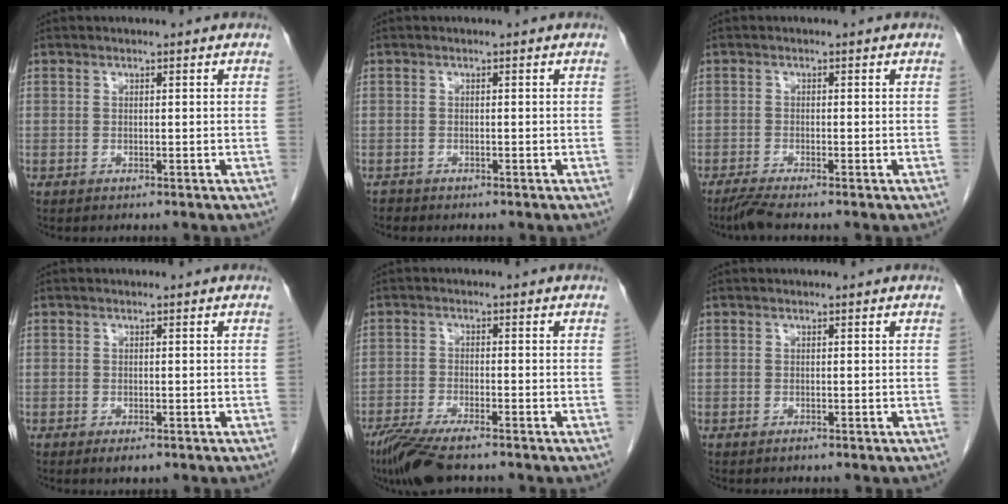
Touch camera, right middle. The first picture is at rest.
{"total": 0.7, "force": [-0.6, 0.3, -0.1], "torque": [-0.006, -0.001, -0.013]}
{"total": 2.3, "force": [-1.8, -0.1, 1.3], "torque": [-0.034, -0.007, -0.040]}
{"total": 1.7, "force": [-1.0, 0.7, 1.2], "torque": [-0.015, -0.001, -0.009]}
{"total": 7.5, "force": [-5.7, 0.9, 4.7], "torque": [-0.086, -0.020, -0.101]}
{"total": 0.0}